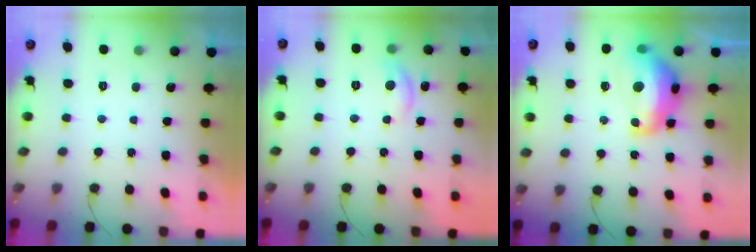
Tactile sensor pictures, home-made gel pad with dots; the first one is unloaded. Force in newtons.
{"total": 8.5, "press": 8.5, "slide": 0.5}
{"total": 15.3, "press": 15.2, "slide": 1.3}